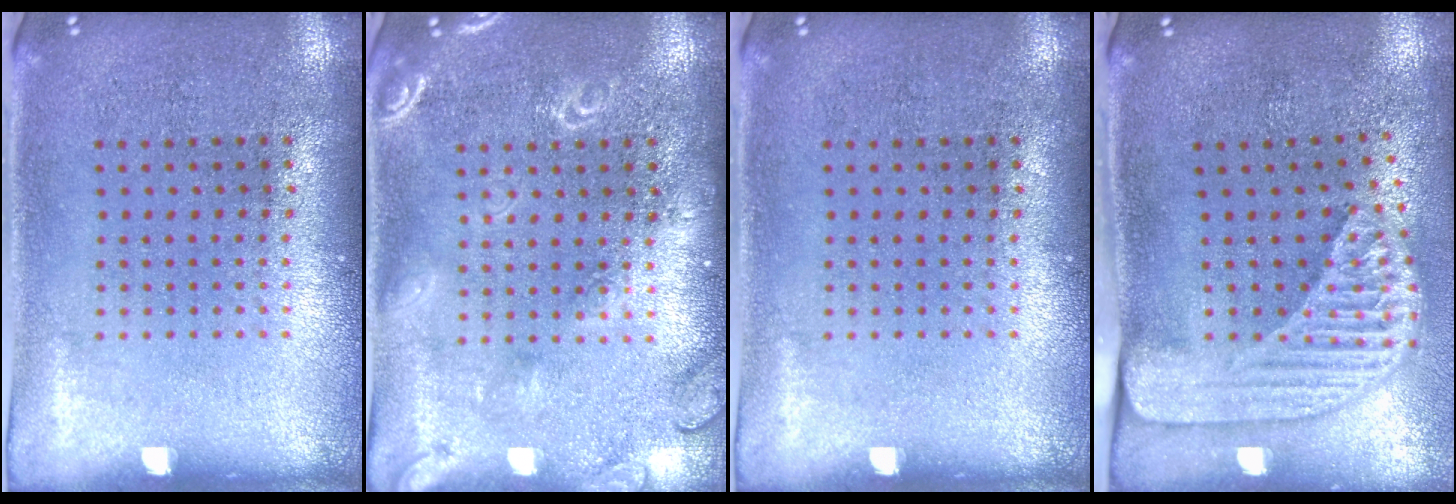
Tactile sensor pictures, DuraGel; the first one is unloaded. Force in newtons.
{"total": 2.9, "press": 2.9, "slide": 0.4}
{"total": 0.0}
{"total": 2.4, "press": 1.8, "slide": 1.7}